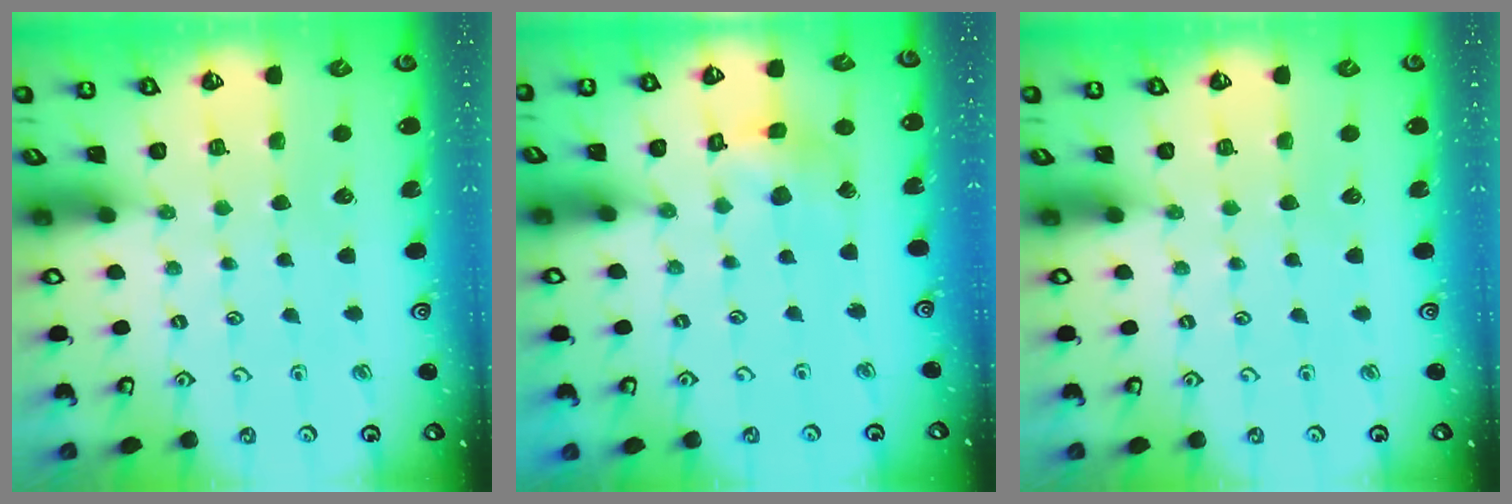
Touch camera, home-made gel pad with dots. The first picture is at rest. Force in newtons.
{"total": 6.2, "press": 6.2, "slide": 0.4}
{"total": 0.0}